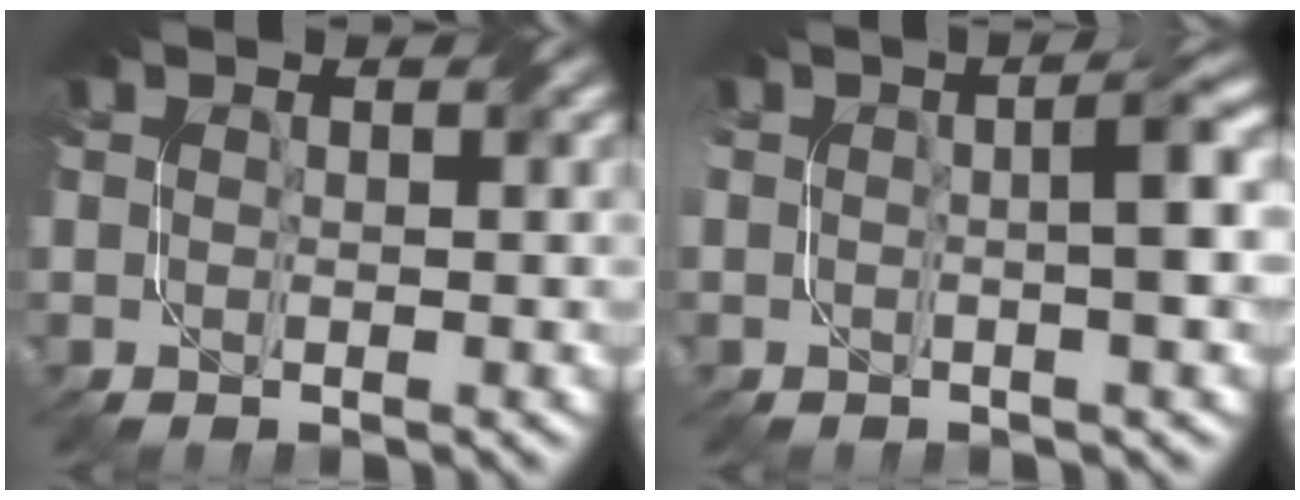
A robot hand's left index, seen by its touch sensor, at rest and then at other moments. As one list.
[{"total": 3.3, "force": [0.1, 0.5, 3.3], "torque": [-0.046, 0.017, -0.008]}]